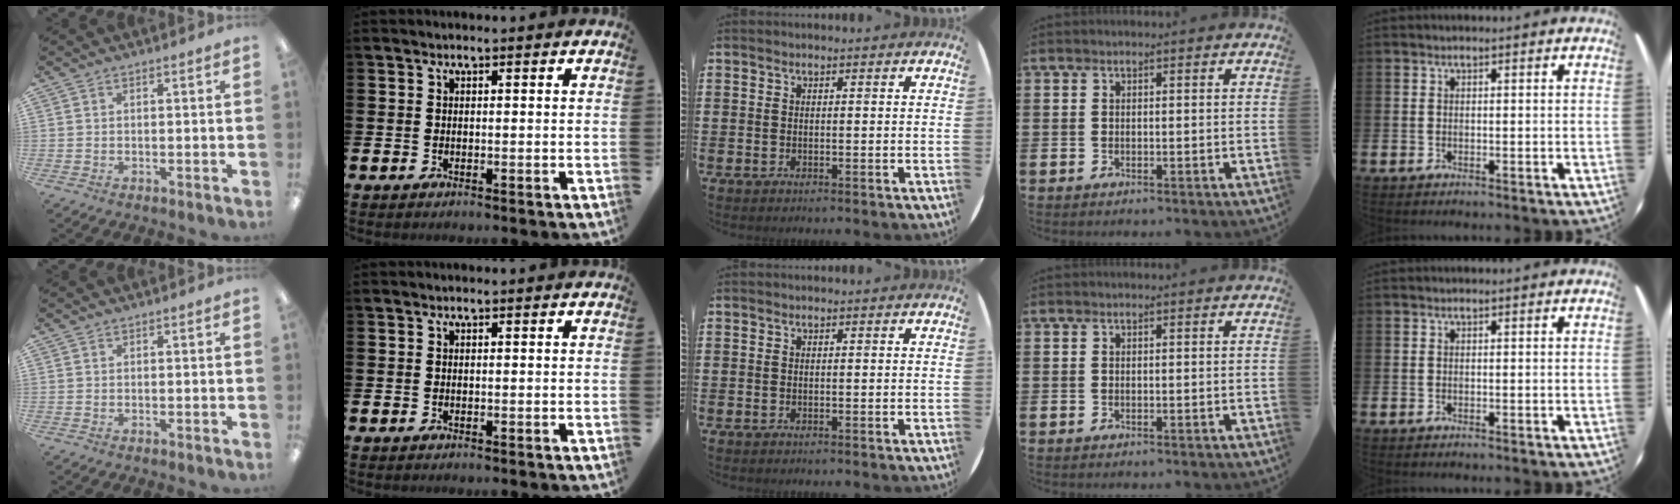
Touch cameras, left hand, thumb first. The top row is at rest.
{}